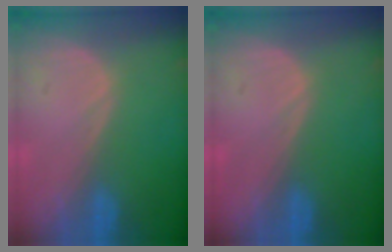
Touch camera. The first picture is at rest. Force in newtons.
{"total": 0.0}